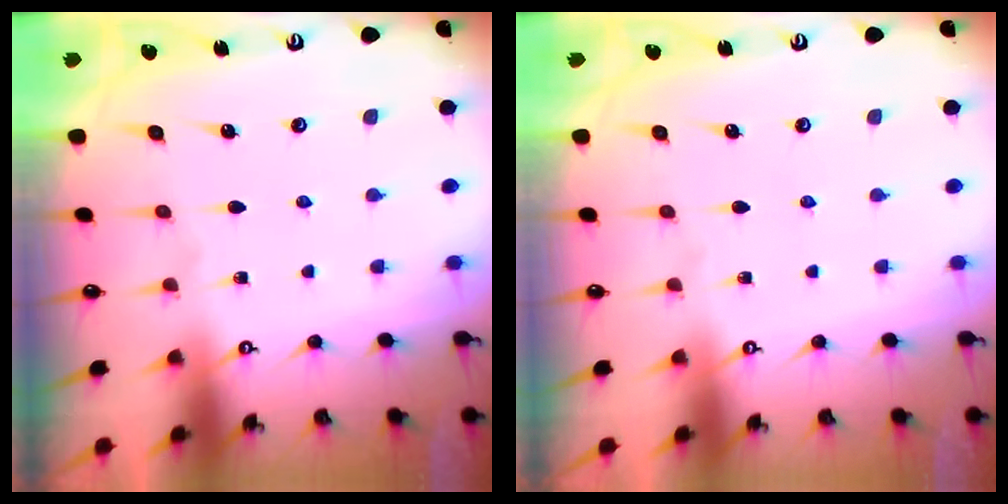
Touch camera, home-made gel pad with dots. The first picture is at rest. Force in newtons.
{"total": 0.0}